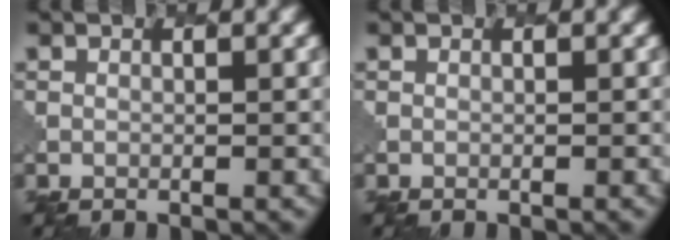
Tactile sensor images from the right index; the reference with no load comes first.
{"total": 0.0}